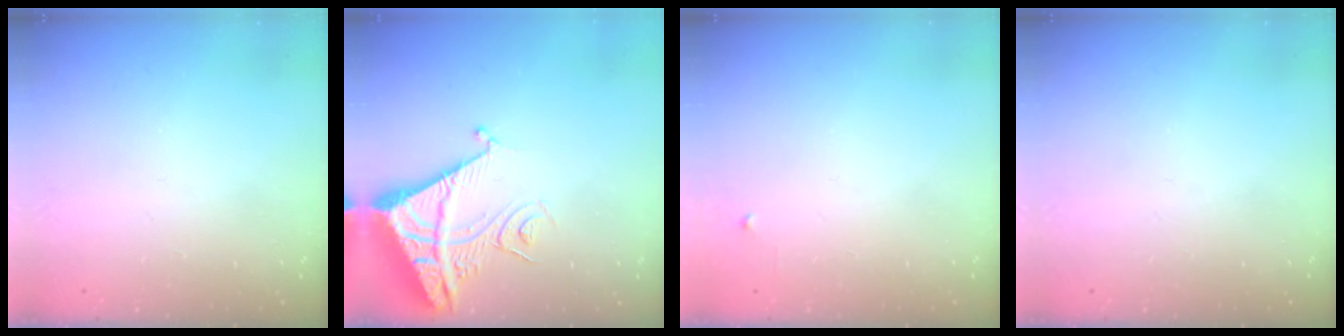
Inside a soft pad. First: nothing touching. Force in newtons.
{"total": 10.0, "press": 9.9, "slide": 1.3}
{"total": 2.4, "press": 2.3, "slide": 0.4}
{"total": 0.0}